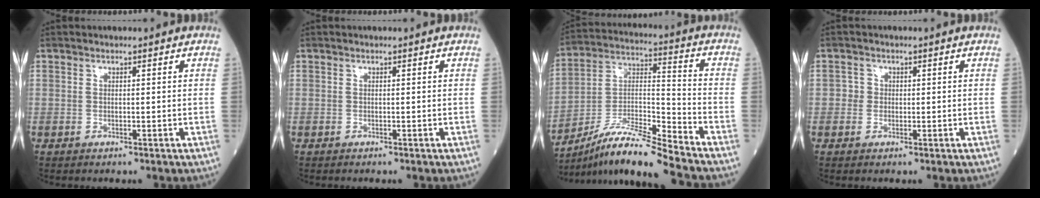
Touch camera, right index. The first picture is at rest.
{"total": 0.0}
{"total": 14.0, "force": [-12.3, -0.9, 6.6], "torque": [-0.123, 0.012, -0.222]}
{"total": 1.5, "force": [-0.1, 1.4, 0.3], "torque": [0.003, 0.005, -0.006]}